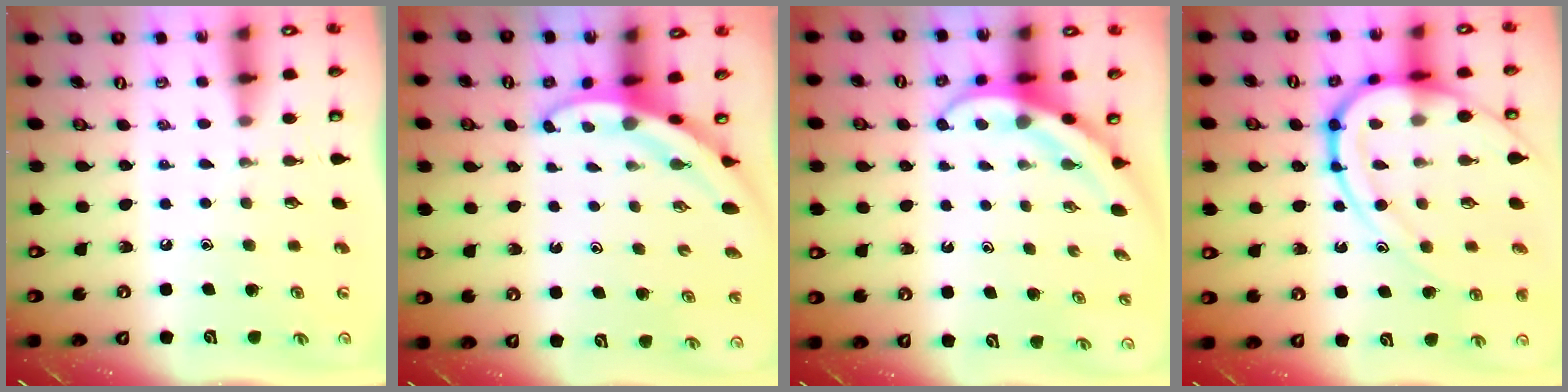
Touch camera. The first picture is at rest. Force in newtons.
{"total": 3.6, "press": 3.6, "slide": 0.1}
{"total": 4.0, "press": 4.0, "slide": 0.4}
{"total": 17.3, "press": 17.2, "slide": 1.7}